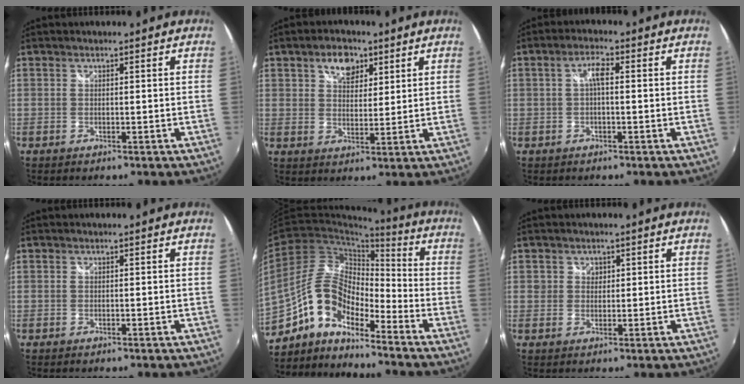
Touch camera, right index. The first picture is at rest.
{"total": 6.5, "force": [3.6, 3.9, 3.6], "torque": [-0.052, 0.012, 0.061]}
{"total": 3.0, "force": [0.2, 0.9, 2.9], "torque": [-0.056, 0.009, 0.004]}
{"total": 0.0}
{"total": 10.6, "force": [-7.6, 4.6, 5.8], "torque": [-0.115, 0.027, -0.157]}
{"total": 2.0, "force": [0.7, 1.9, 0.3], "torque": [-0.001, 0.004, 0.009]}